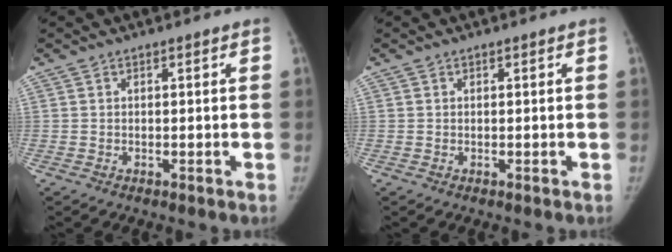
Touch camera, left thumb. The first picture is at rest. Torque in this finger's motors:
{"motor_torque": [0.01, 0.01, 0.10, -0.11, 0.02]}